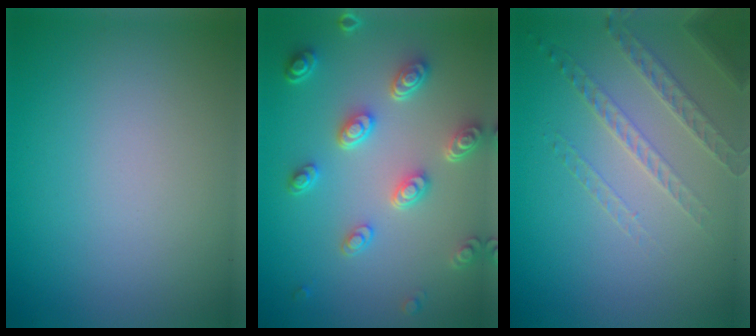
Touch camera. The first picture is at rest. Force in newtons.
{"total": 4.9, "press": 3.8, "slide": 3.1}
{"total": 1.6, "press": 1.3, "slide": 0.9}